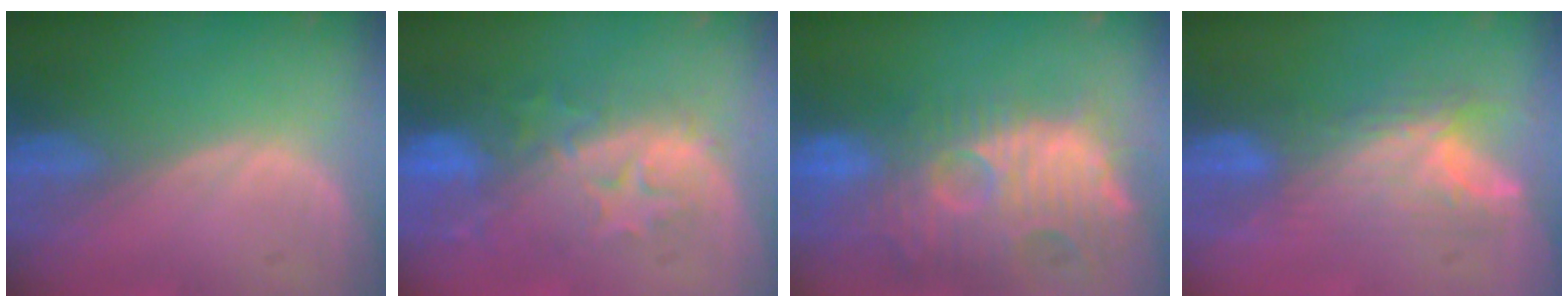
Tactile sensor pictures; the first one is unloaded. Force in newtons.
{"total": 10.1, "press": 8.8, "slide": 4.9}
{"total": 14.0, "press": 12.4, "slide": 6.4}
{"total": 8.1, "press": 6.7, "slide": 4.6}